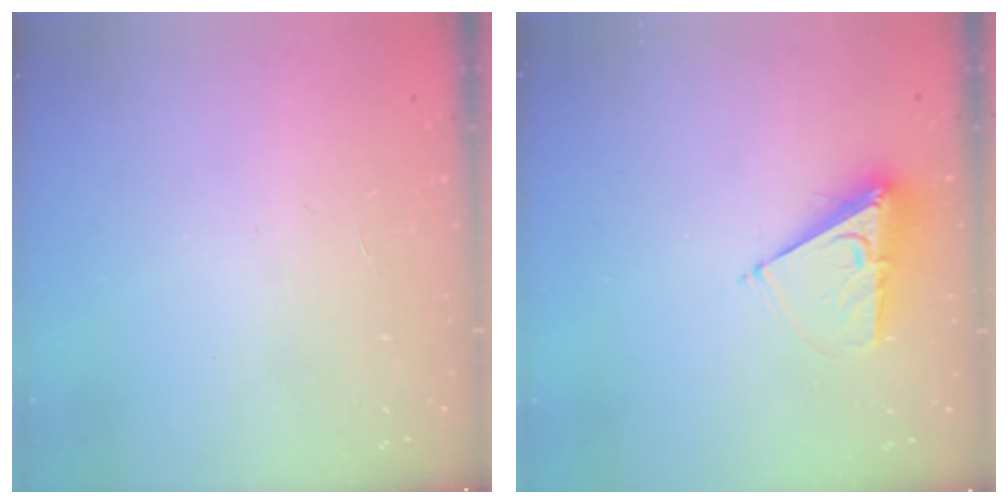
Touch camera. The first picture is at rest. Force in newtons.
{"total": 8.7, "press": 8.7, "slide": 0.4}